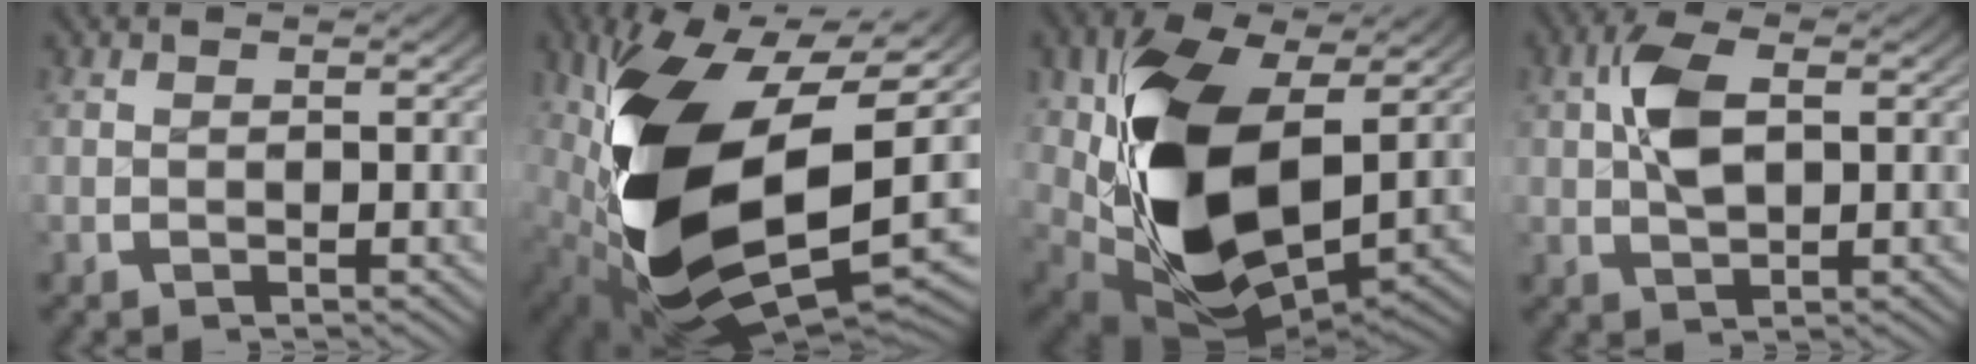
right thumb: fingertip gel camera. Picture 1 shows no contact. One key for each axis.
{"total": 26.2, "fx": -2.1, "fy": 15.5, "fz": 21.0, "tx": -0.427, "ty": -0.071, "tz": -0.004}
{"total": 18.9, "fx": -1.0, "fy": 11.4, "fz": 15.1, "tx": -0.280, "ty": -0.063, "tz": 0.006}
{"total": 4.3, "fx": 0.7, "fy": 2.5, "fz": 3.5, "tx": -0.078, "ty": -0.004, "tz": 0.018}